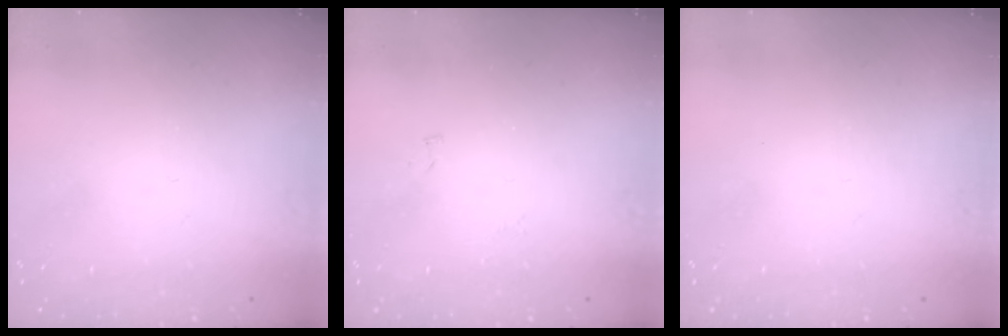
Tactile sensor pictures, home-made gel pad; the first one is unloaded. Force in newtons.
{"total": 4.1, "press": 4.1, "slide": 0.4}
{"total": 0.0}